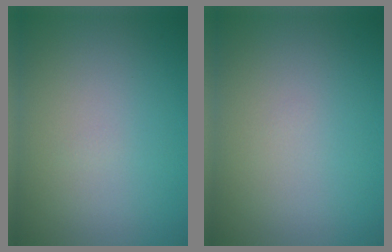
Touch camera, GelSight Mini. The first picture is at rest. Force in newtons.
{"total": 0.0}